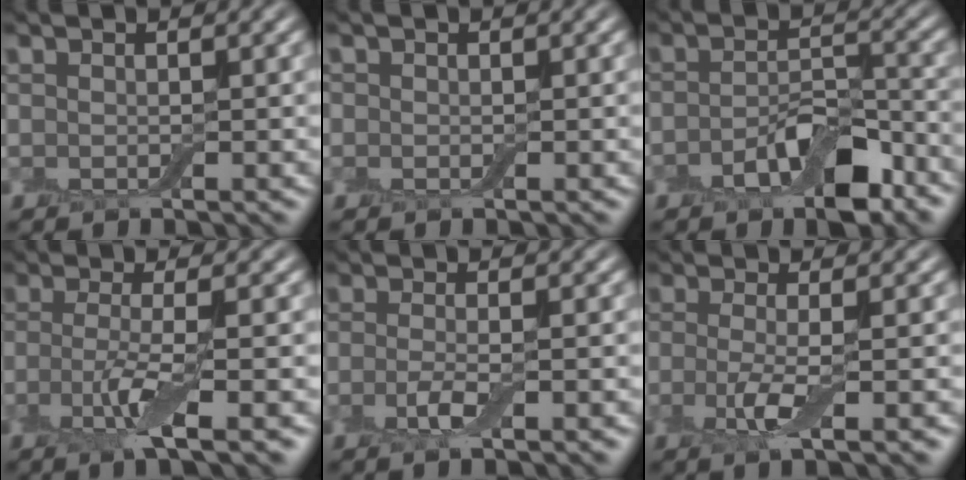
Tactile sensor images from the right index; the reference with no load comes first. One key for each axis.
{"total": 0.6, "fx": 0.1, "fy": 0.5, "fz": 0.3, "tx": -0.001, "ty": 0.000, "tz": -0.001}
{"total": 5.9, "fx": -3.0, "fy": 2.5, "fz": 4.4, "tx": -0.072, "ty": 0.006, "tz": -0.051}
{"total": 4.1, "fx": -1.3, "fy": 0.8, "fz": 3.9, "tx": -0.078, "ty": -0.006, "tz": -0.029}
{"total": 2.7, "fx": -1.0, "fy": 0.6, "fz": 2.4, "tx": -0.051, "ty": -0.003, "tz": -0.024}
{"total": 3.5, "fx": -0.8, "fy": 0.8, "fz": 3.3, "tx": -0.071, "ty": -0.012, "tz": -0.018}